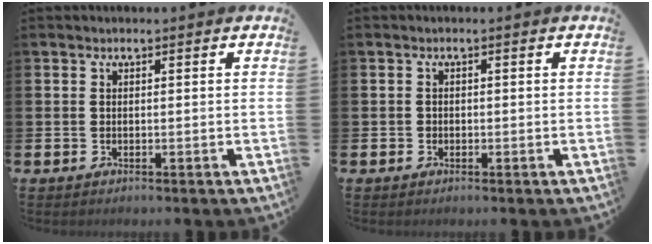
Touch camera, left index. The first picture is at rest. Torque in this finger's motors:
{"motor_torque": [-0.07, 0.05, -0.01, -0.01]}